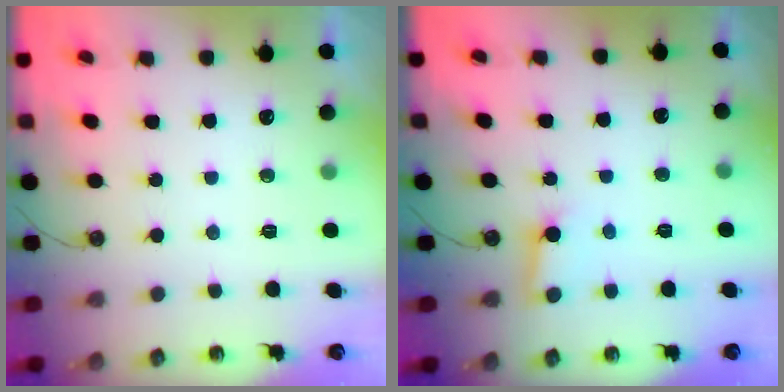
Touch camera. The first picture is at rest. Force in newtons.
{"total": 3.0, "press": 3.0, "slide": 0.4}